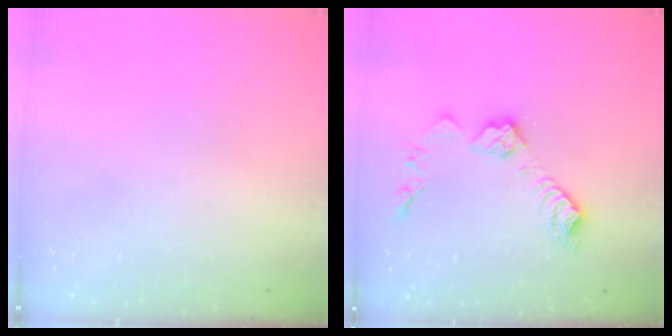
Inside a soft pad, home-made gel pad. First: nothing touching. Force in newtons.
{"total": 10.6, "press": 10.6, "slide": 0.4}